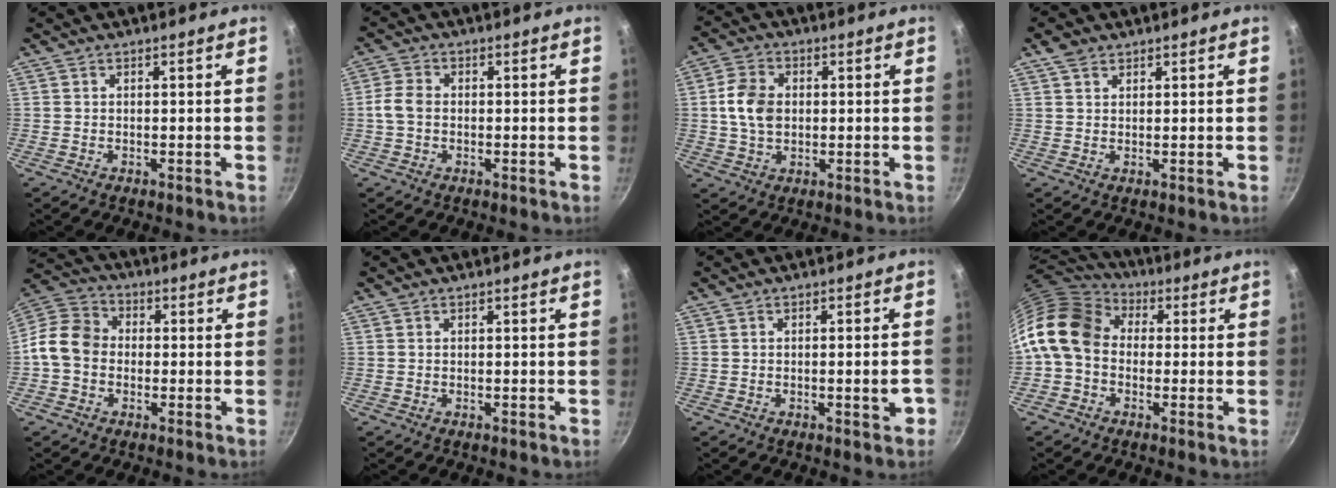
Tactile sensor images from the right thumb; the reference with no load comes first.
{"total": 3.8, "force": [-0.4, 2.8, 2.6], "torque": [-0.054, 0.013, -0.013]}
{"total": 7.7, "force": [0.6, 5.6, 5.2], "torque": [-0.088, 0.010, 0.008]}
{"total": 2.8, "force": [1.8, 1.8, 1.1], "torque": [-0.018, -0.004, 0.035]}
{"total": 9.8, "force": [-1.2, 8.1, 5.4], "torque": [-0.074, 0.026, -0.048]}
{"total": 0.0}
{"total": 3.1, "force": [-1.1, 0.8, 2.8], "torque": [-0.029, 0.007, -0.015]}
{"total": 14.9, "force": [0.7, 11.6, 9.4], "torque": [-0.163, 0.036, -0.008]}